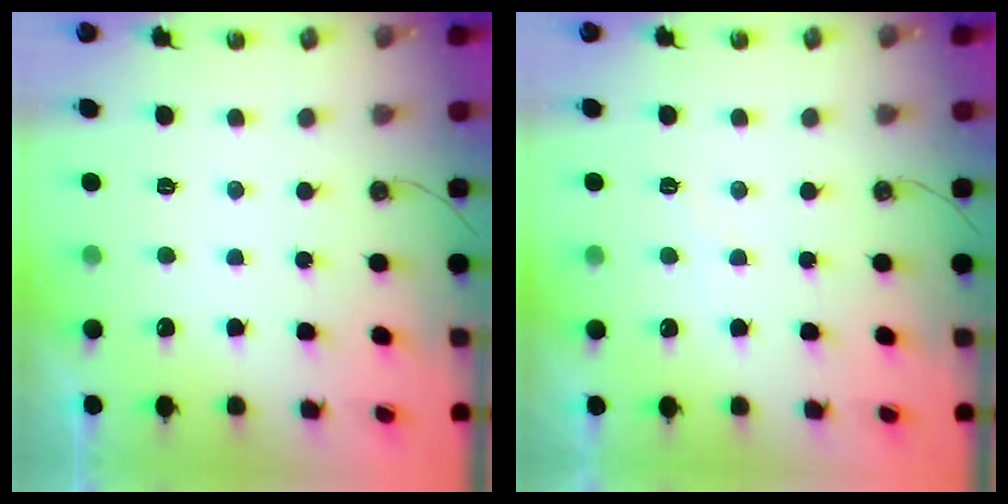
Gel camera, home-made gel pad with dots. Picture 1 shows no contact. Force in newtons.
{"total": 4.5, "press": 4.4, "slide": 0.6}